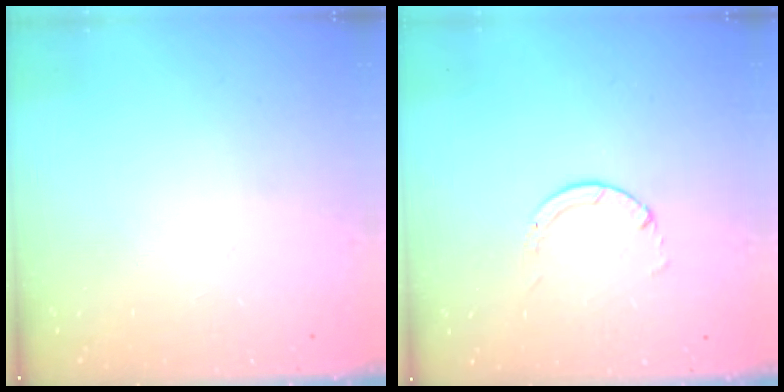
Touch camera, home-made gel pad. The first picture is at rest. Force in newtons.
{"total": 1.3, "press": 1.3, "slide": 0.2}